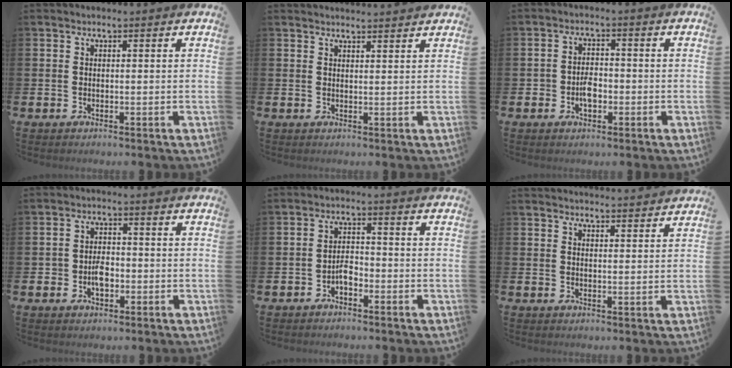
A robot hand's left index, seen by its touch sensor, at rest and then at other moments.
{"total": 2.0, "force": [2.0, 0.0, -0.1], "torque": [0.011, -0.016, 0.035]}
{"total": 2.9, "force": [-0.8, 2.0, 2.0], "torque": [-0.025, 0.000, -0.019]}
{"total": 3.0, "force": [-0.7, 2.1, 2.1], "torque": [-0.026, -0.002, -0.017]}
{"total": 2.3, "force": [-1.4, 1.1, 1.5], "torque": [-0.032, 0.009, -0.029]}
{"total": 3.1, "force": [3.1, -0.2, -0.2], "torque": [0.002, -0.021, 0.055]}